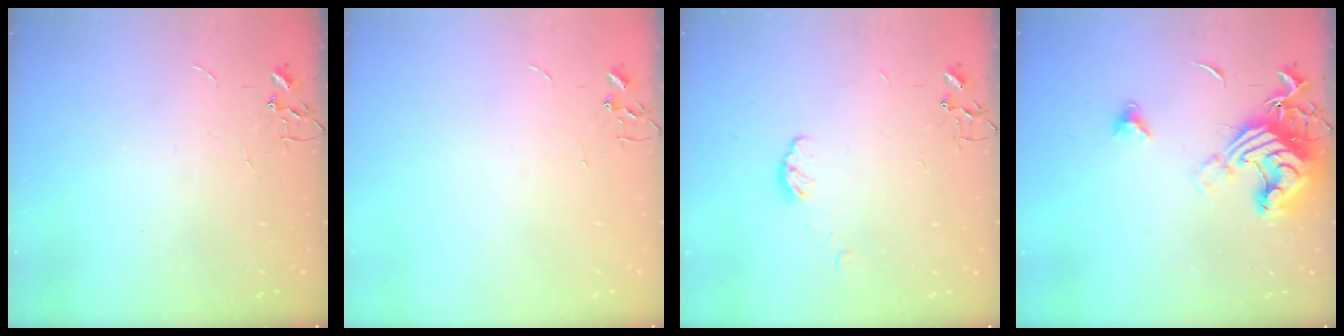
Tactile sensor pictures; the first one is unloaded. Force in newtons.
{"total": 0.0}
{"total": 3.5, "press": 3.4, "slide": 0.5}
{"total": 15.5, "press": 15.4, "slide": 1.8}